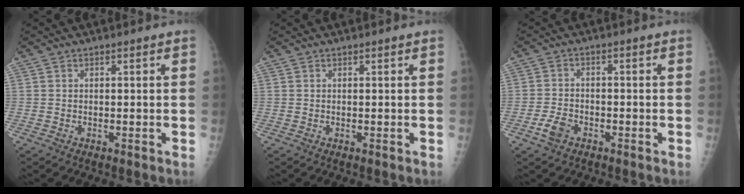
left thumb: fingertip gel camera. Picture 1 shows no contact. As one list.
[{"total": 0.0}, {"total": 4.0, "force": [-2.2, 2.4, 2.1], "torque": [-0.042, 0.014, -0.041]}]